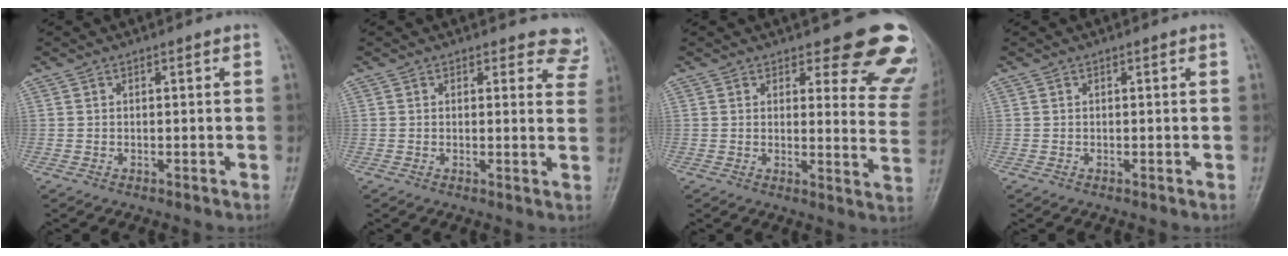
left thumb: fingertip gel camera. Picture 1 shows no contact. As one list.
[{"total": 6.2, "force": [5.6, 2.6, 0.4], "torque": [0.044, -0.028, 0.032]}, {"total": 14.8, "force": [11.4, 5.2, 7.9], "torque": [-0.034, -0.077, 0.109]}, {"total": 0.0}]